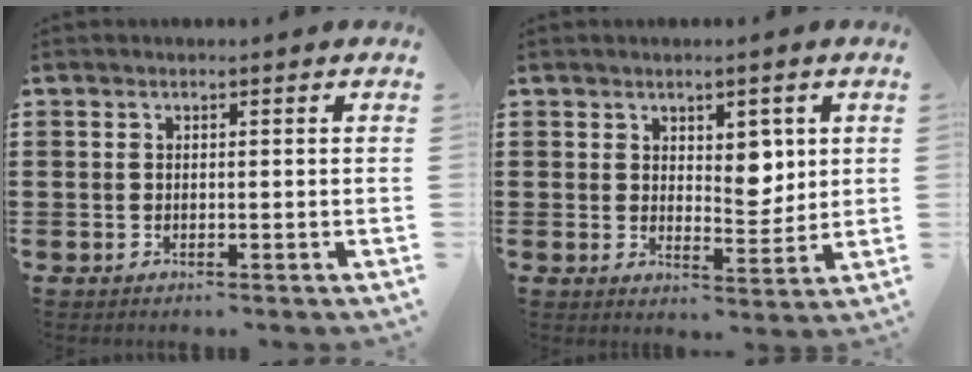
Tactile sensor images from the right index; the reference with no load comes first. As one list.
[{"total": 4.8, "force": [2.3, 3.0, 2.9], "torque": [-0.032, -0.005, 0.035]}]